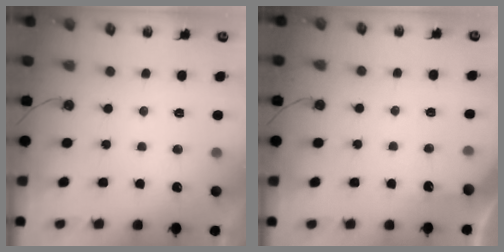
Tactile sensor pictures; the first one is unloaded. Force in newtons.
{"total": 3.0, "press": 3.0, "slide": 0.3}